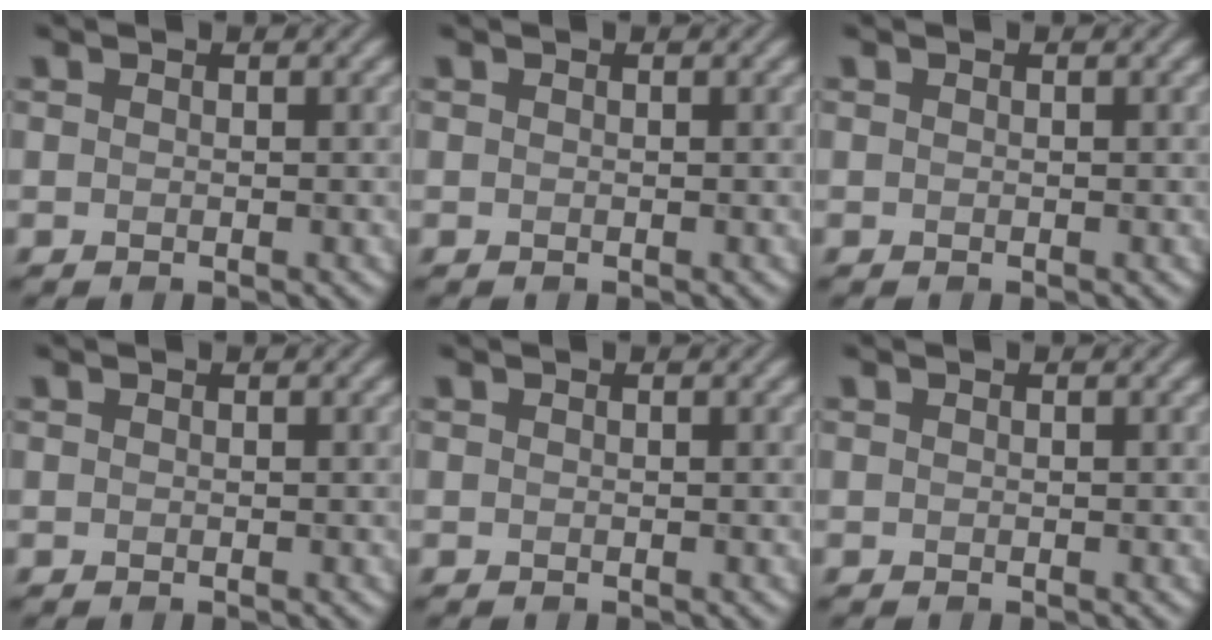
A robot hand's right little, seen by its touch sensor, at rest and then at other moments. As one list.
[{"total": 0.0}, {"total": 0.0}, {"total": 0.0}, {"total": 0.0}, {"total": 0.0}]